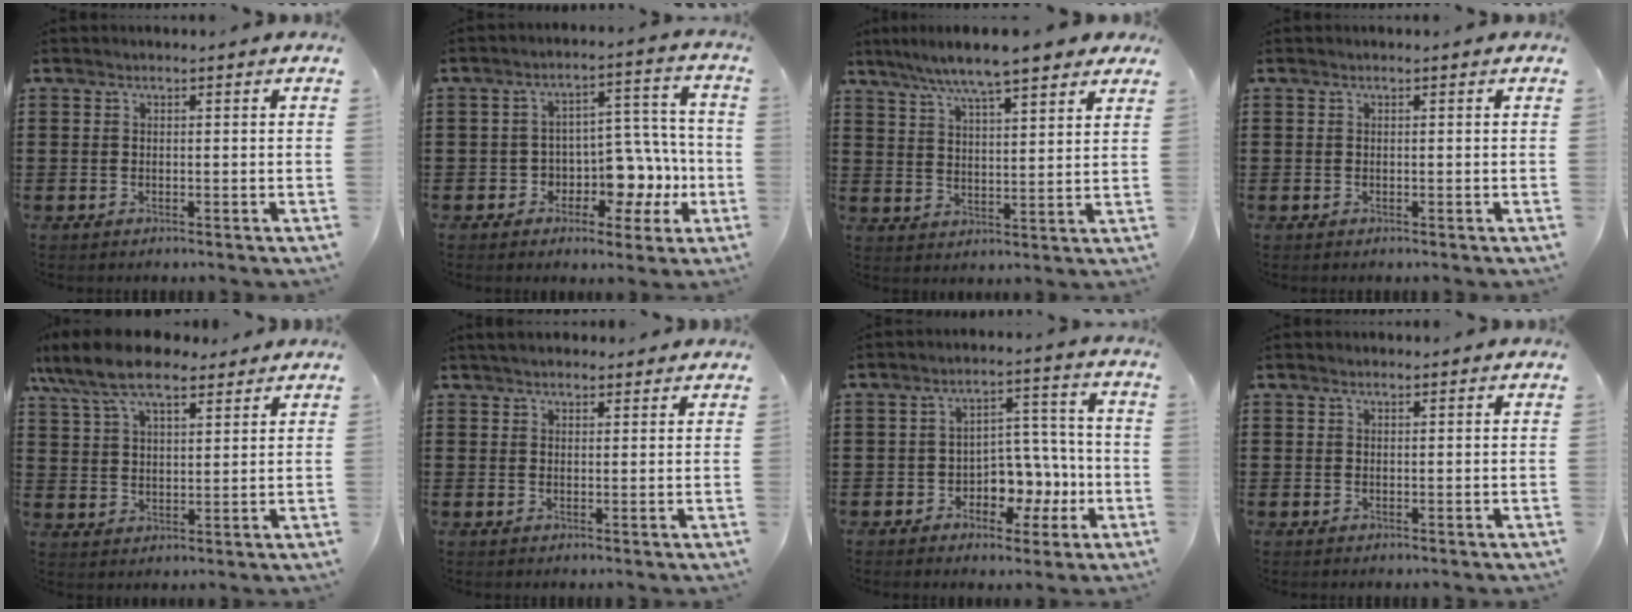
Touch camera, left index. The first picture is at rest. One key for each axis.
{"total": 7.1, "fx": -1.5, "fy": 5.9, "fz": 3.7, "tx": -0.065, "ty": -0.003, "tz": -0.022}
{"total": 7.7, "fx": 6.5, "fy": 0.6, "fz": 4.1, "tx": -0.101, "ty": -0.018, "tz": 0.114}
{"total": 0.0}
{"total": 10.3, "fx": 7.8, "fy": 3.8, "fz": 5.5, "tx": -0.129, "ty": -0.008, "tz": 0.145}
{"total": 2.4, "fx": 2.2, "fy": 0.8, "fz": 0.5, "tx": -0.015, "ty": 0.003, "tz": 0.043}
{"total": 6.6, "fx": -2.1, "fy": 5.1, "fz": 3.5, "tx": -0.064, "ty": 0.013, "tz": -0.039}
{"total": 0.6, "fx": 0.5, "fy": 0.2, "fz": 0.3, "tx": -0.006, "ty": 0.002, "tz": 0.009}